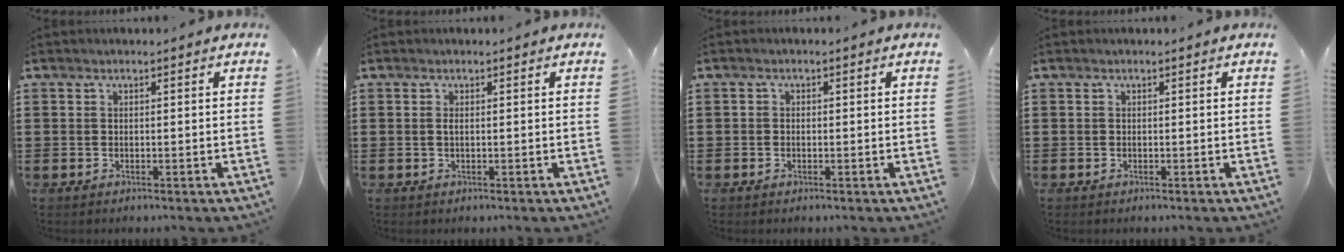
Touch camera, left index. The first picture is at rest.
{"total": 0.7, "force": [0.0, 0.2, 0.7], "torque": [-0.015, -0.001, 0.000]}
{"total": 0.8, "force": [-0.5, 0.6, 0.3], "torque": [-0.008, 0.001, -0.010]}
{"total": 0.0}